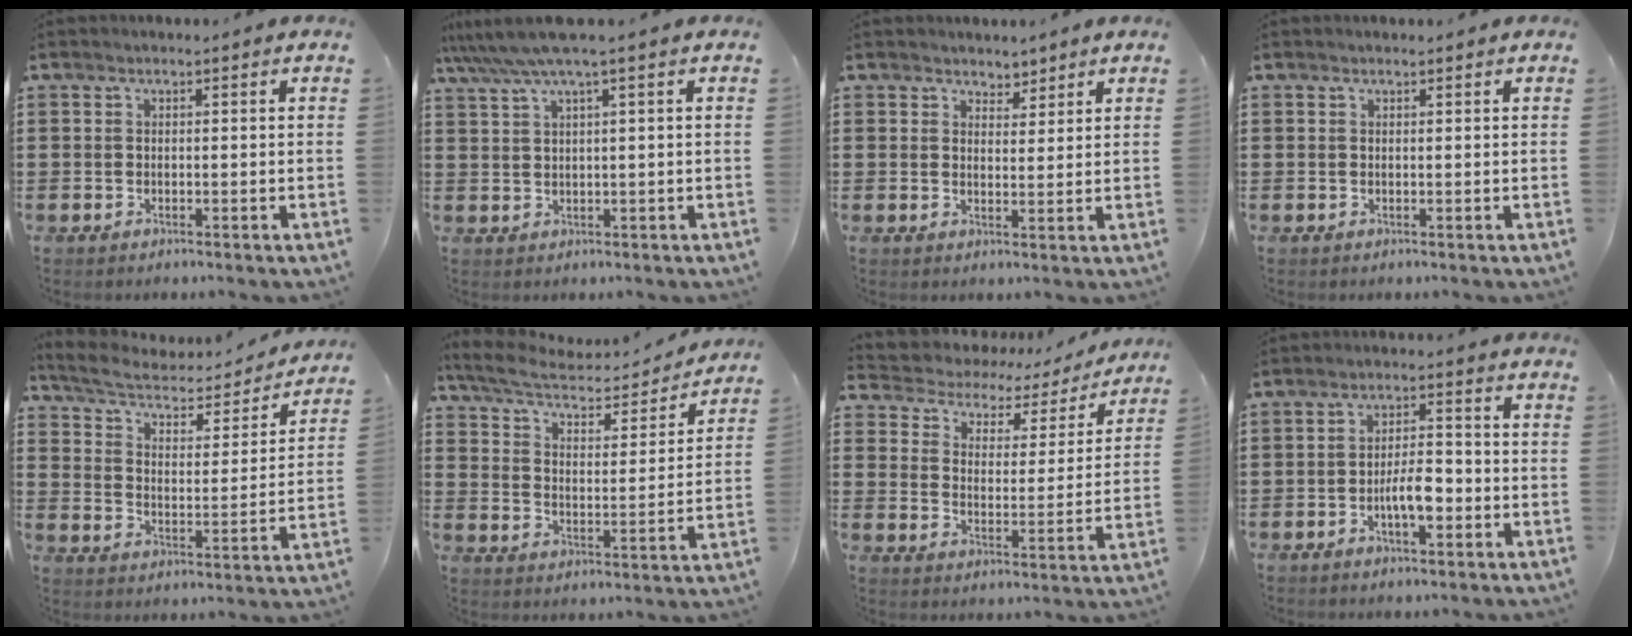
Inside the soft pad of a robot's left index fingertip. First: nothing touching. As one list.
[{"total": 4.0, "force": [2.2, -0.4, 3.3], "torque": [-0.070, -0.007, 0.036]}, {"total": 2.6, "force": [2.3, 1.2, -0.3], "torque": [-0.005, 0.001, 0.043]}, {"total": 0.0}, {"total": 5.3, "force": [4.5, 1.6, 2.3], "torque": [-0.069, -0.027, 0.072]}, {"total": 6.2, "force": [5.3, 1.6, 2.6], "torque": [-0.077, -0.030, 0.088]}, {"total": 2.9, "force": [2.6, 1.2, 0.2], "torque": [-0.028, -0.023, 0.033]}, {"total": 5.4, "force": [-1.8, 2.0, 4.7], "torque": [-0.087, 0.009, -0.035]}]